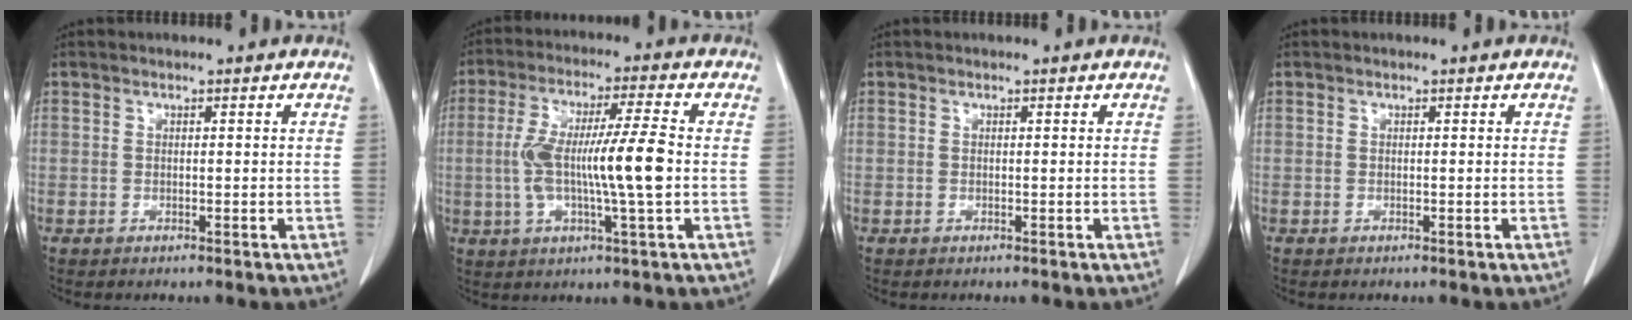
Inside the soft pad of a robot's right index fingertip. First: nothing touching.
{"total": 11.9, "force": [-0.8, 0.4, 11.9], "torque": [-0.229, 0.008, -0.018]}
{"total": 0.0}
{"total": 0.0}